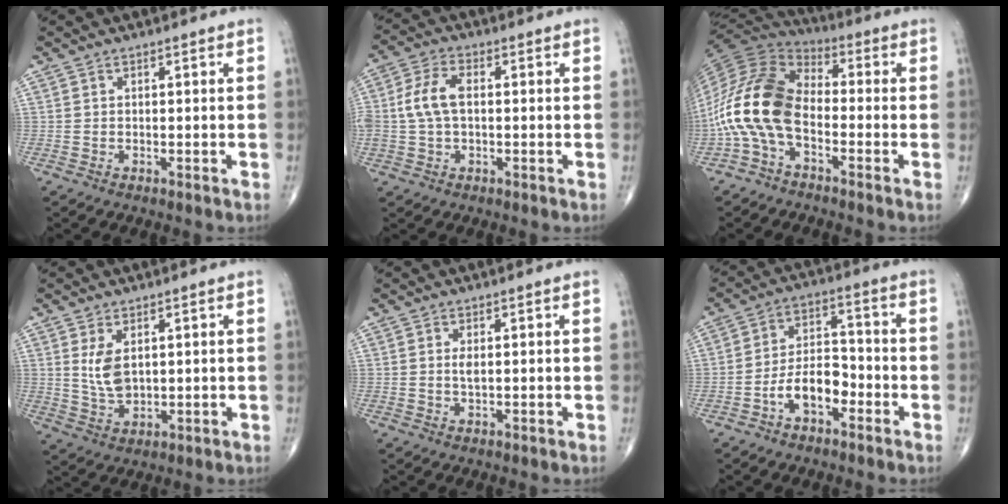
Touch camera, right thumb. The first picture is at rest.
{"total": 7.1, "force": [0.3, 4.2, 5.7], "torque": [-0.127, 0.017, 0.002]}
{"total": 15.6, "force": [-3.7, 8.9, 12.3], "torque": [-0.258, 0.052, -0.083]}
{"total": 5.3, "force": [1.6, 3.0, 4.2], "torque": [-0.073, -0.014, 0.041]}
{"total": 1.4, "force": [0.3, 0.5, 1.3], "torque": [-0.028, -0.003, 0.007]}
{"total": 8.5, "force": [-4.0, 4.6, 5.9], "torque": [-0.087, 0.040, -0.077]}